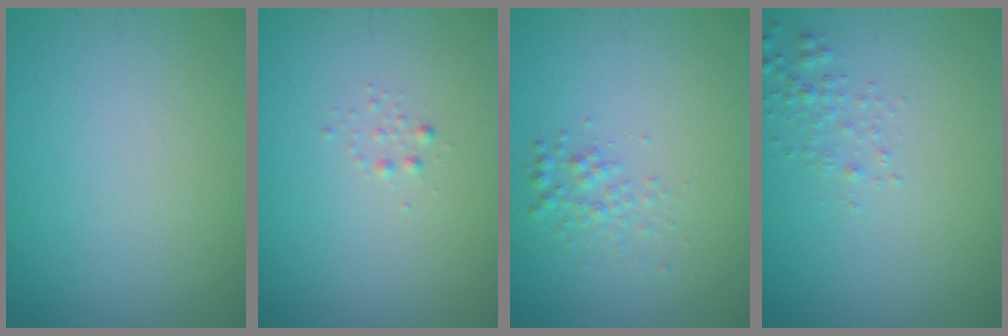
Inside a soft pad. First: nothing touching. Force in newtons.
{"total": 0.6, "press": 0.6, "slide": 0.0}
{"total": 1.5, "press": 1.5, "slide": 0.1}
{"total": 1.1, "press": 1.1, "slide": 0.1}